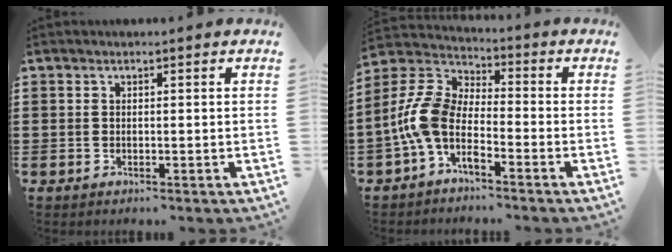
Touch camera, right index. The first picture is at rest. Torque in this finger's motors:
{"motor_torque": [1.10, 1.04, 0.62, 0.21]}